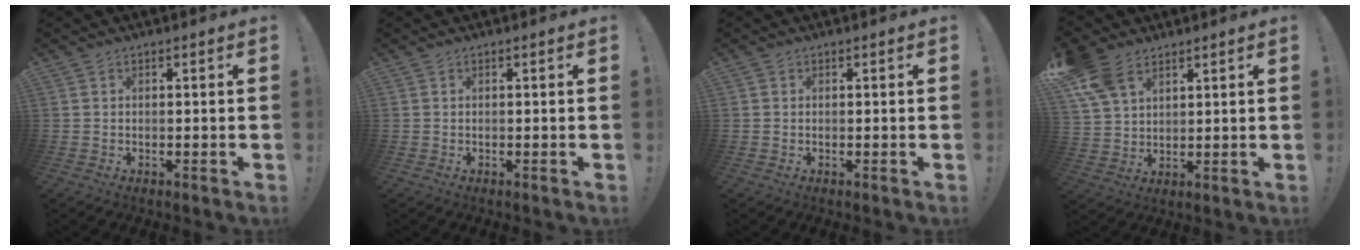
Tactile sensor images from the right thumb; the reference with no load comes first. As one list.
[{"total": 0.0}, {"total": 0.0}, {"total": 10.1, "force": [6.2, 6.1, 5.1], "torque": [-0.098, -0.021, 0.127]}]